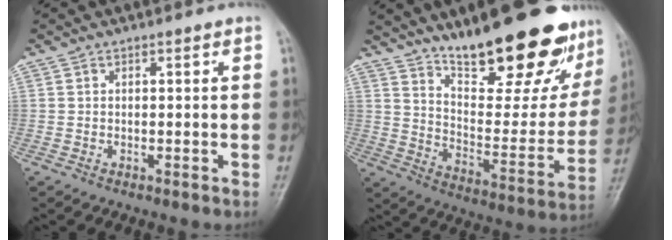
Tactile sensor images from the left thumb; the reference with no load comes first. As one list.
[{"total": 26.2, "force": [18.6, 8.0, 16.7], "torque": [-0.201, -0.103, 0.279]}]